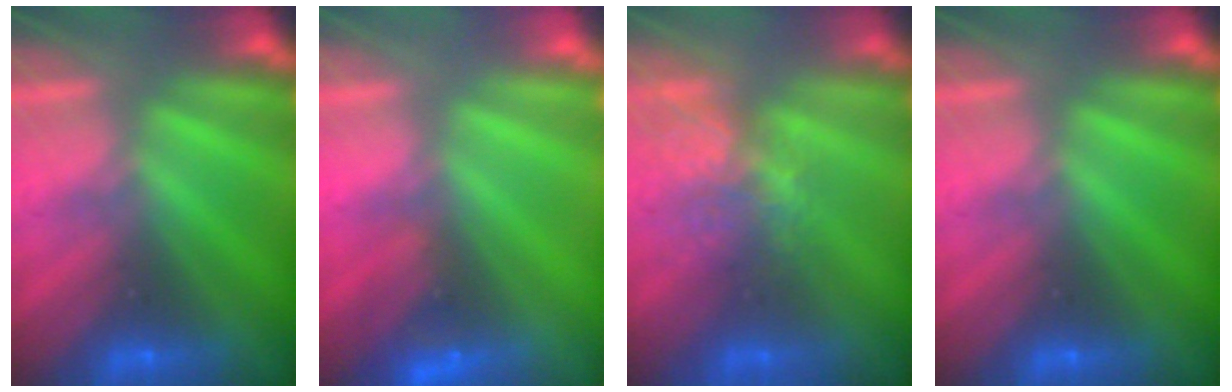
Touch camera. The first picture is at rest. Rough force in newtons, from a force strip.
{"total": 2.7}
{"total": 3.7}
{"total": 0.0}